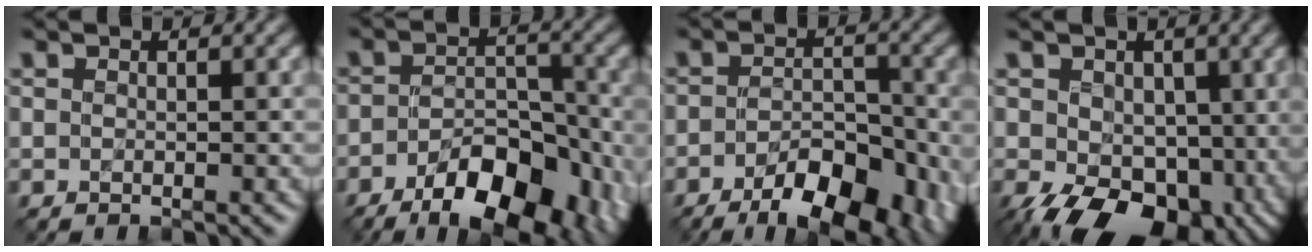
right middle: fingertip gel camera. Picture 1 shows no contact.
{"total": 10.2, "force": [-5.6, 4.7, 7.2], "torque": [-0.107, -0.006, -0.077]}
{"total": 8.4, "force": [-4.6, 3.5, 6.0], "torque": [-0.086, -0.003, -0.068]}
{"total": 11.9, "force": [-3.6, 7.5, 8.5], "torque": [-0.140, -0.037, -0.051]}